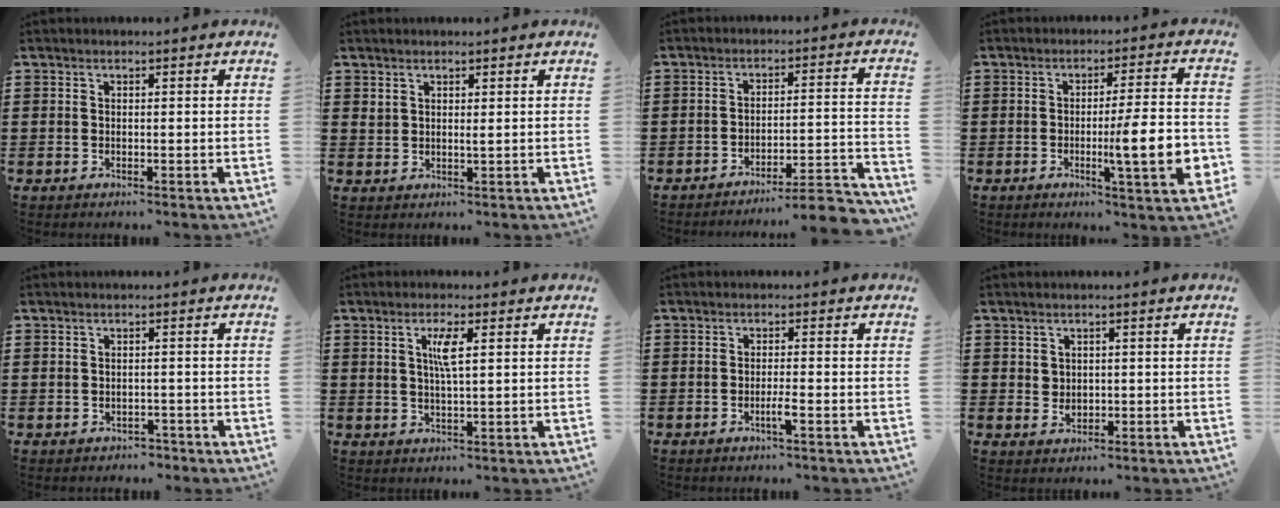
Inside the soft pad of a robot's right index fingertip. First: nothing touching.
{"total": 1.3, "force": [1.0, 0.4, 0.6], "torque": [-0.014, 0.003, 0.019]}
{"total": 5.5, "force": [-5.0, -0.2, 2.4], "torque": [-0.037, -0.014, -0.099]}
{"total": 10.4, "force": [-2.2, 1.2, 10.1], "torque": [-0.150, -0.011, -0.037]}
{"total": 1.2, "force": [-1.0, 0.6, -0.1], "torque": [-0.003, 0.003, -0.023]}
{"total": 3.4, "force": [1.1, 0.4, 3.2], "torque": [-0.066, 0.005, 0.015]}
{"total": 2.1, "force": [-1.2, -0.1, 1.8], "torque": [-0.030, -0.001, -0.022]}
{"total": 1.5, "force": [0.6, 1.3, 0.4], "torque": [-0.011, 0.008, 0.010]}